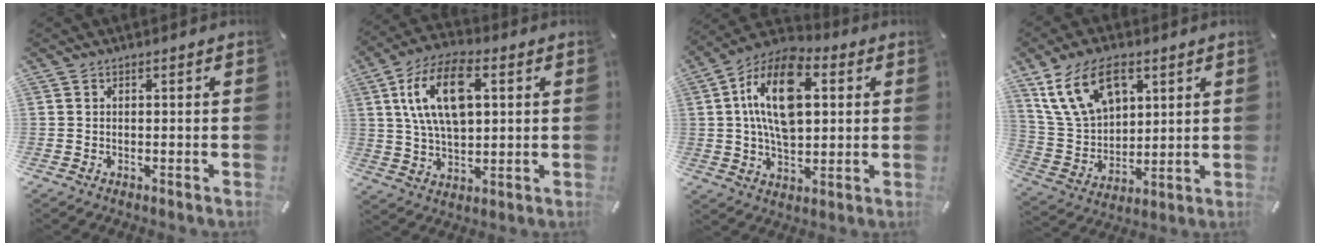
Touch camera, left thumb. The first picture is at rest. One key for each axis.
{"total": 14.8, "fx": 4.3, "fy": 8.4, "fz": 11.5, "tx": -0.240, "ty": 0.005, "tz": 0.071}
{"total": 16.8, "fx": 3.5, "fy": 10.0, "fz": 13.0, "tx": -0.260, "ty": 0.004, "tz": 0.056}
{"total": 14.3, "fx": 7.3, "fy": 9.1, "fz": 8.3, "tx": -0.173, "ty": -0.017, "tz": 0.137}